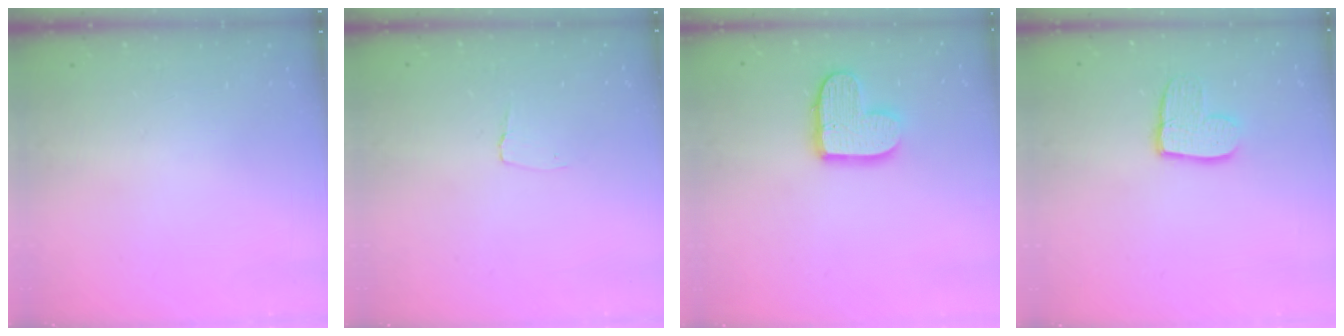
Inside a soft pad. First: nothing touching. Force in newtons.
{"total": 2.9, "press": 2.9, "slide": 0.3}
{"total": 12.2, "press": 12.2, "slide": 0.8}
{"total": 8.9, "press": 8.9, "slide": 0.4}